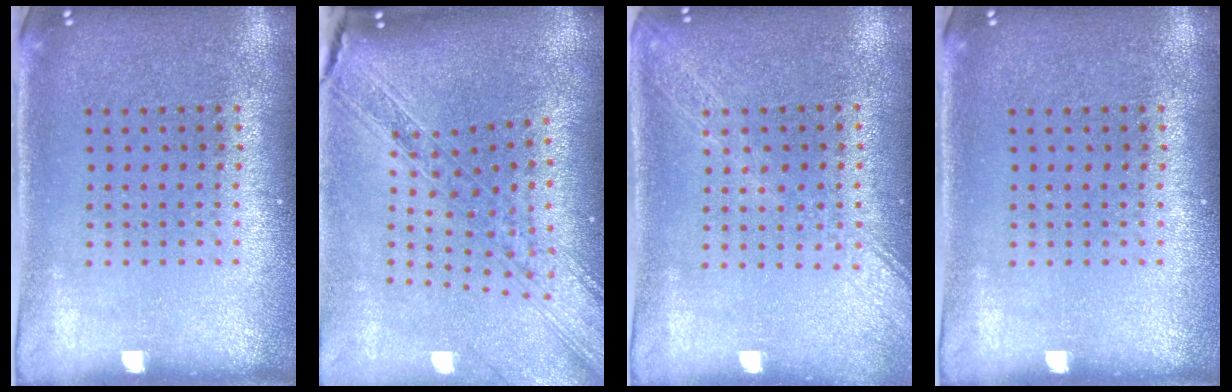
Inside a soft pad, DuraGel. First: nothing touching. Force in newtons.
{"total": 2.4, "press": 2.0, "slide": 1.3}
{"total": 1.6, "press": 1.5, "slide": 0.6}
{"total": 0.0}